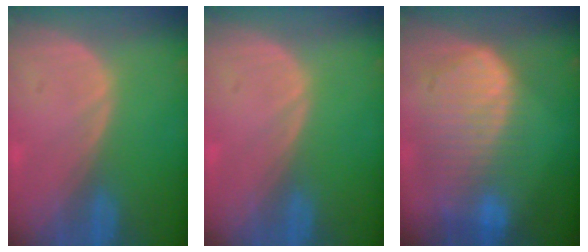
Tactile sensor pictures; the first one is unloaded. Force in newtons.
{"total": 0.0}
{"total": 10.3, "press": 8.9, "slide": 5.3}